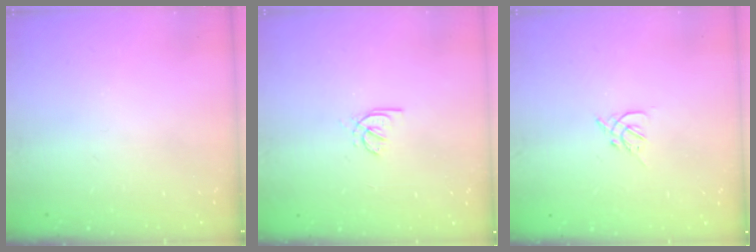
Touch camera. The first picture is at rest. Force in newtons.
{"total": 2.1, "press": 2.1, "slide": 0.6}
{"total": 2.7, "press": 2.6, "slide": 0.7}